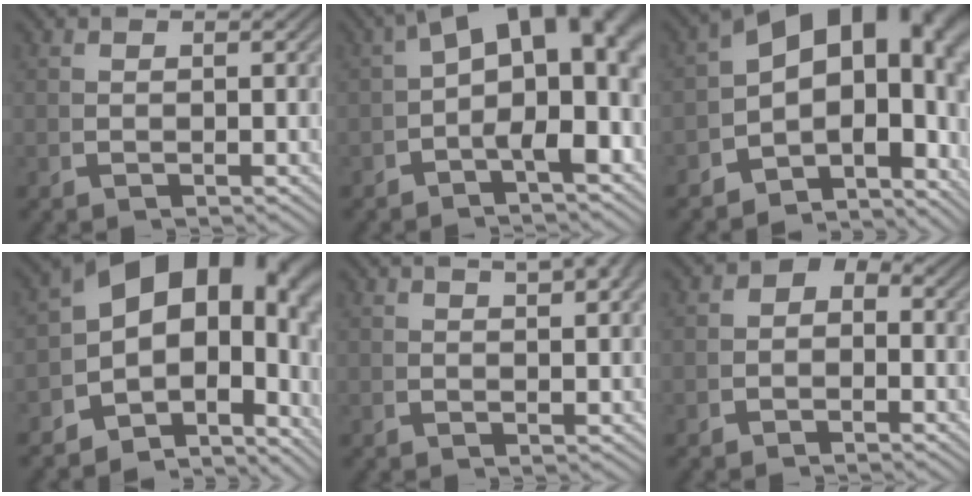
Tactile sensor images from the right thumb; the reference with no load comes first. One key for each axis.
{"total": 11.7, "fx": 1.1, "fy": 6.2, "fz": 9.8, "tx": -0.127, "ty": -0.010, "tz": 0.017}
{"total": 15.7, "fx": -0.3, "fy": 10.2, "fz": 11.9, "tx": -0.183, "ty": -0.031, "tz": -0.006}
{"total": 16.2, "fx": 0.2, "fy": 10.9, "fz": 12.0, "tx": -0.212, "ty": -0.032, "tz": 0.003}
{"total": 4.8, "fx": 2.7, "fy": 1.6, "fz": 3.5, "tx": -0.030, "ty": 0.016, "tz": 0.040}
{"total": 1.8, "fx": -0.3, "fy": 1.3, "fz": 1.2, "tx": -0.019, "ty": -0.006, "tz": -0.002}